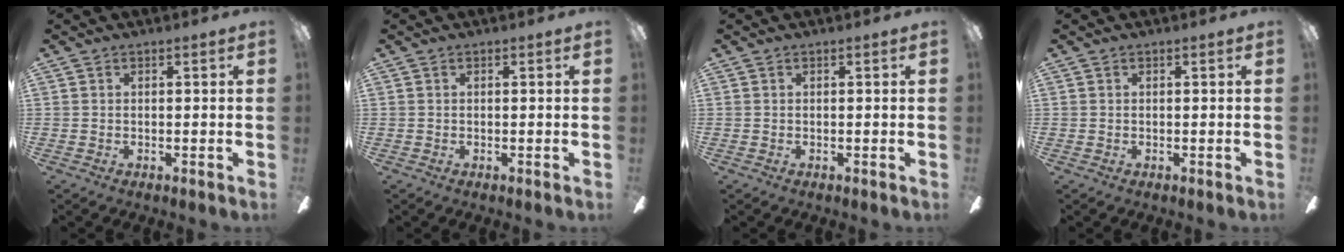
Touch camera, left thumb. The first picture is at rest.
{"total": 0.0}
{"total": 0.0}
{"total": 0.0}